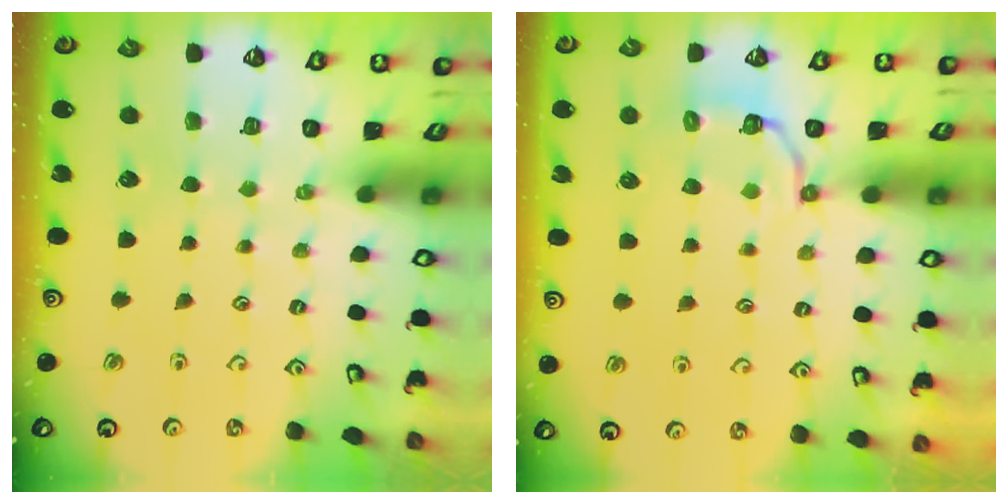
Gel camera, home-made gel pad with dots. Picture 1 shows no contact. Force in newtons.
{"total": 3.5, "press": 2.9, "slide": 2.0}